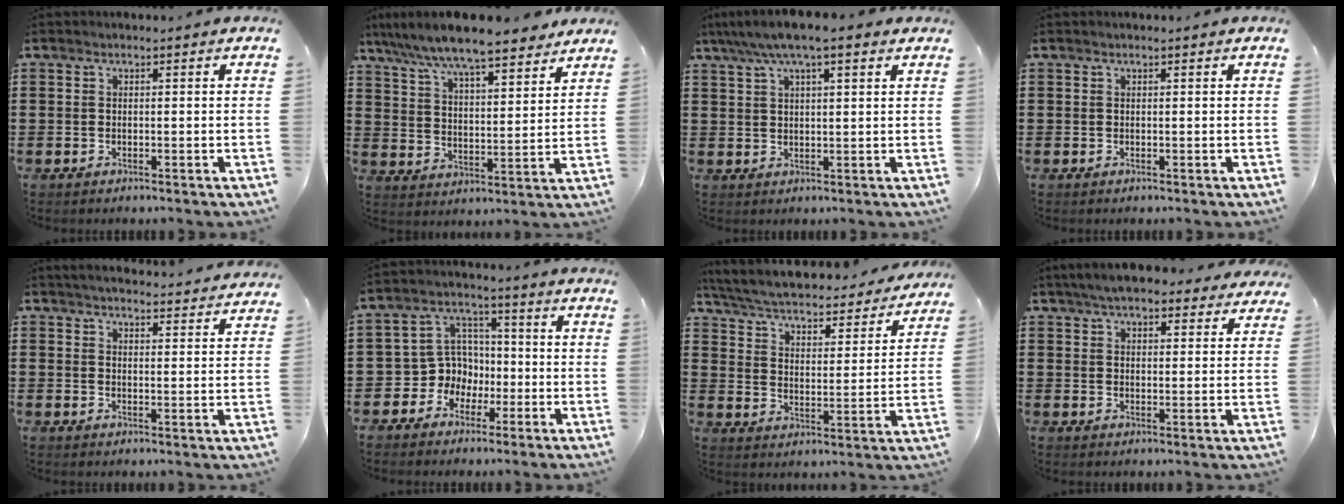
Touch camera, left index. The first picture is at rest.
{"total": 7.9, "force": [7.3, 0.5, 3.1], "torque": [-0.090, -0.038, 0.127]}
{"total": 5.6, "force": [3.8, 0.9, 4.1], "torque": [-0.086, 0.001, 0.066]}
{"total": 0.0}
{"total": 3.5, "force": [3.5, -0.5, 0.3], "torque": [-0.017, -0.020, 0.061]}
{"total": 6.9, "force": [-1.2, 6.6, 1.6], "torque": [-0.069, 0.000, -0.025]}
{"total": 4.0, "force": [3.7, 0.4, 1.4], "torque": [-0.048, -0.031, 0.054]}
{"total": 5.8, "force": [5.2, 1.1, 2.3], "torque": [-0.059, -0.006, 0.096]}